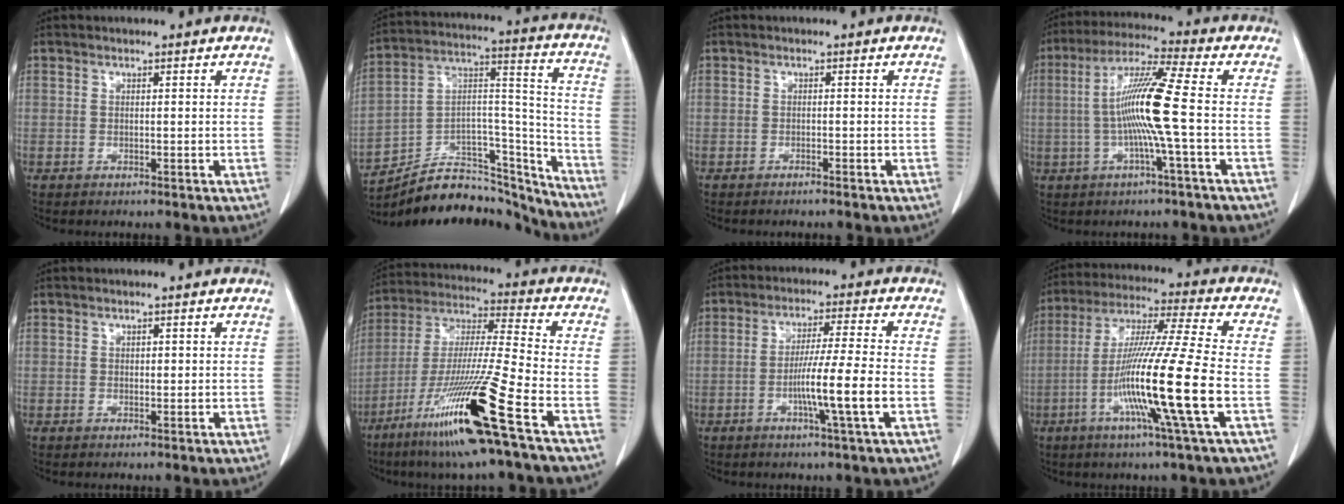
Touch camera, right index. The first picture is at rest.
{"total": 22.0, "force": [-20.2, 6.3, 5.9], "torque": [-0.100, 0.053, -0.317]}
{"total": 0.9, "force": [-0.8, -0.1, 0.4], "torque": [-0.009, 0.000, -0.012]}
{"total": 10.6, "force": [-1.0, -1.3, 10.5], "torque": [-0.206, 0.008, -0.023]}
{"total": 0.6, "force": [0.2, 0.4, 0.5], "torque": [-0.003, 0.000, 0.002]}
{"total": 18.9, "force": [-10.1, -1.3, 15.9], "torque": [-0.337, -0.049, -0.192]}
{"total": 9.0, "force": [-2.7, -1.3, 8.5], "torque": [-0.151, -0.008, -0.051]}
{"total": 16.8, "force": [-4.8, -2.0, 16.0], "torque": [-0.308, -0.020, -0.100]}